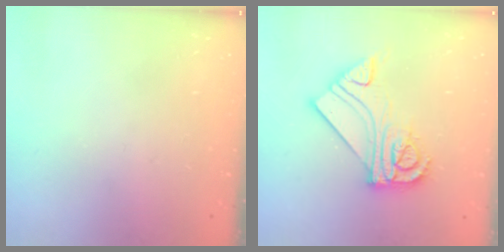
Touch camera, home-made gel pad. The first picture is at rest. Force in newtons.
{"total": 13.3, "press": 13.3, "slide": 1.3}